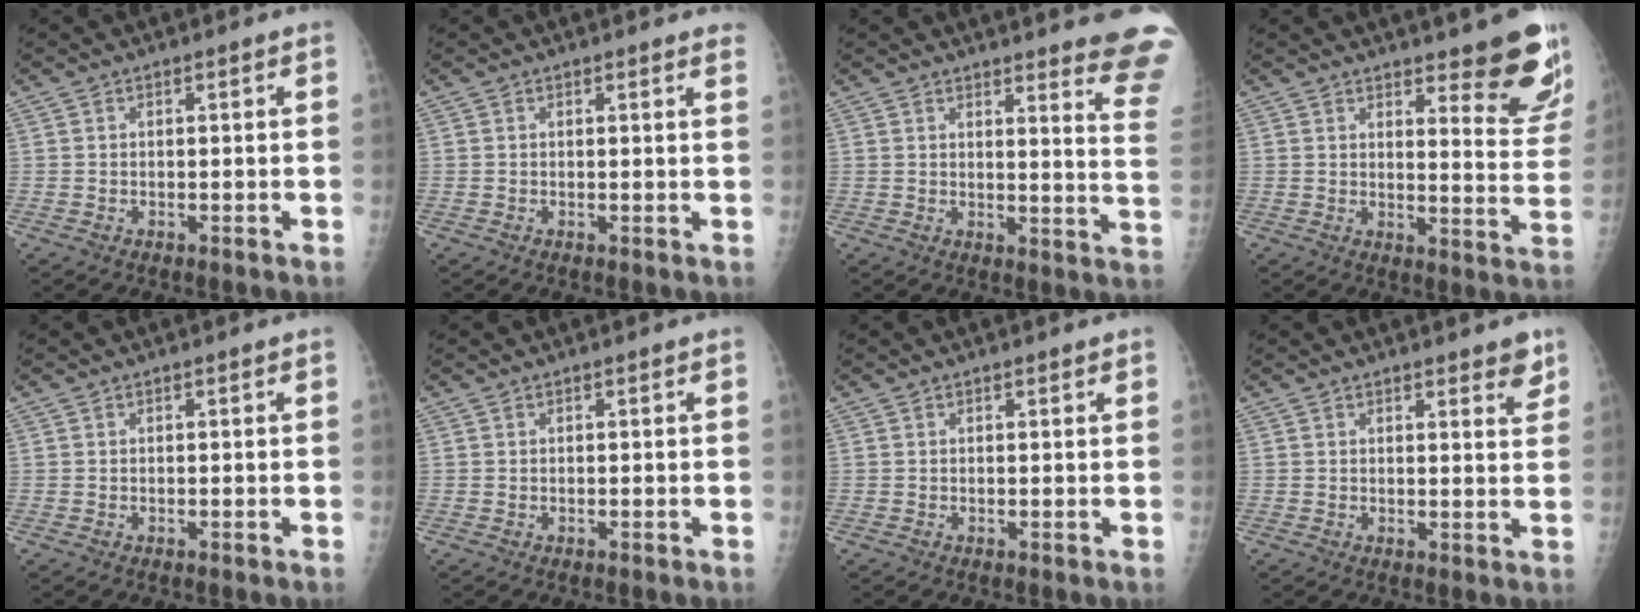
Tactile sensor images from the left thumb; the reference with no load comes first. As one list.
[{"total": 2.5, "force": [2.3, 0.2, 0.8], "torque": [-0.008, -0.008, 0.014]}, {"total": 15.9, "force": [14.4, 0.7, 6.6], "torque": [-0.055, -0.142, 0.142]}, {"total": 13.7, "force": [9.6, 3.4, 9.2], "torque": [-0.072, -0.073, 0.118]}, {"total": 0.0}, {"total": 0.0}, {"total": 0.8, "force": [0.6, 0.1, 0.5], "torque": [-0.006, -0.001, 0.008]}, {"total": 4.0, "force": [2.8, 1.1, 2.6], "torque": [-0.020, -0.017, 0.033]}]